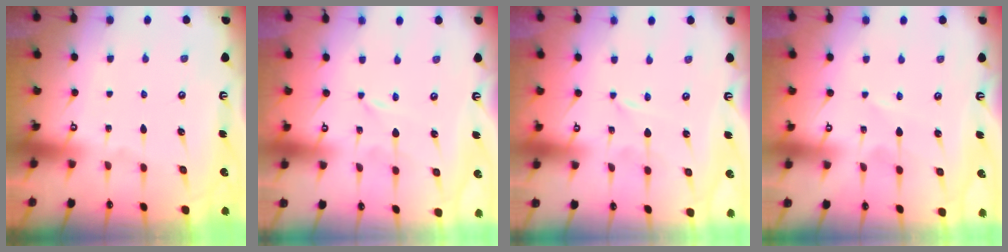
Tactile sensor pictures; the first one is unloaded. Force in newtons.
{"total": 0.0}
{"total": 0.0}
{"total": 2.1, "press": 2.1, "slide": 0.2}